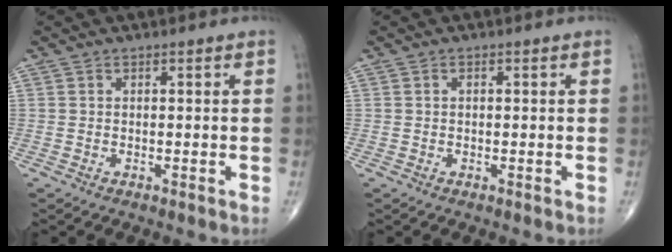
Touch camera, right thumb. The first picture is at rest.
{"total": 0.7, "force": [0.1, 0.3, 0.5], "torque": [-0.011, 0.002, 0.003]}